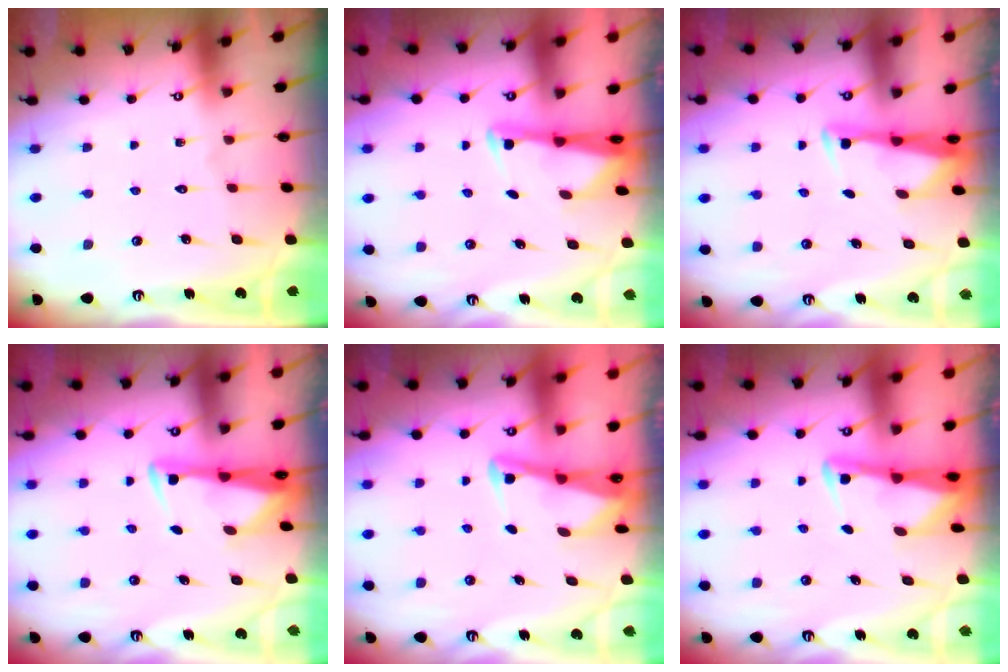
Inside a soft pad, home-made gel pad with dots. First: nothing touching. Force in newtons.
{"total": 2.7, "press": 2.7, "slide": 0.5}
{"total": 3.2, "press": 3.1, "slide": 0.8}
{"total": 3.0, "press": 2.9, "slide": 0.9}
{"total": 2.9, "press": 2.8, "slide": 0.4}
{"total": 2.9, "press": 2.8, "slide": 0.4}